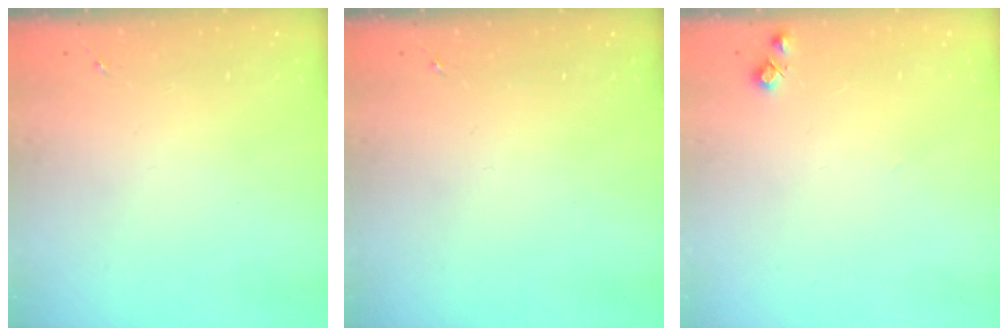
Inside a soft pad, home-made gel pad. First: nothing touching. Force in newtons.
{"total": 0.0}
{"total": 6.6, "press": 6.6, "slide": 0.6}